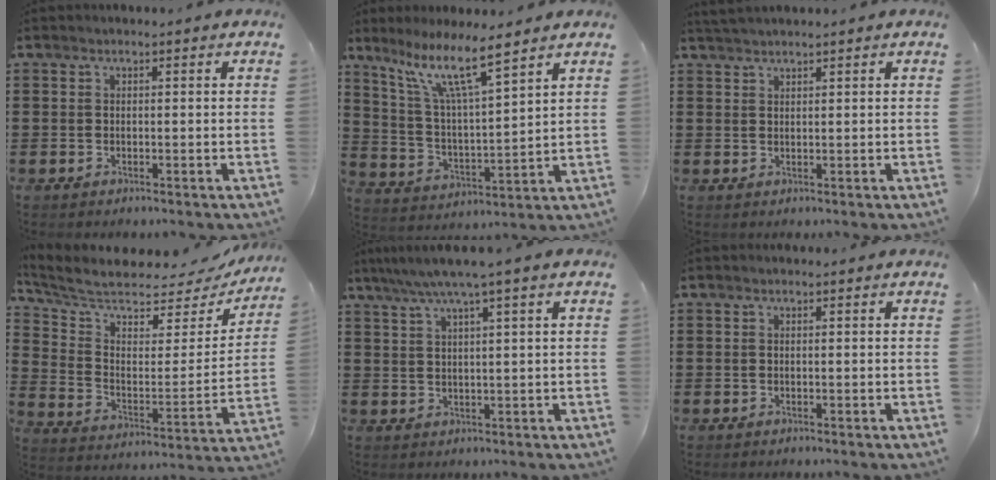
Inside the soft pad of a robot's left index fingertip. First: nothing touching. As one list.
[{"total": 9.9, "force": [7.4, 0.9, 6.4], "torque": [-0.146, -0.032, 0.130]}, {"total": 1.6, "force": [1.6, -0.2, 0.3], "torque": [-0.008, 0.000, 0.032]}, {"total": 6.5, "force": [5.4, 2.2, 2.8], "torque": [-0.084, -0.043, 0.092]}, {"total": 4.3, "force": [2.6, -0.5, 3.3], "torque": [-0.071, -0.004, 0.042]}, {"total": 0.0}]